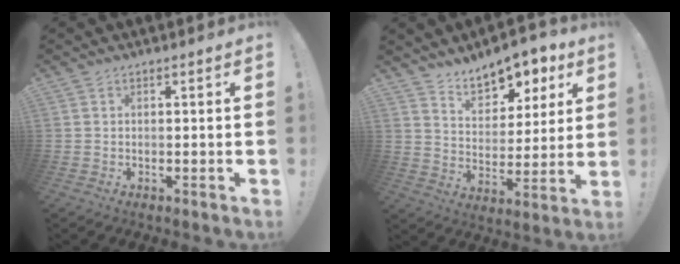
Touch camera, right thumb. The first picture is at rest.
{"total": 11.5, "force": [9.2, 5.5, 4.0], "torque": [-0.062, -0.071, 0.171]}